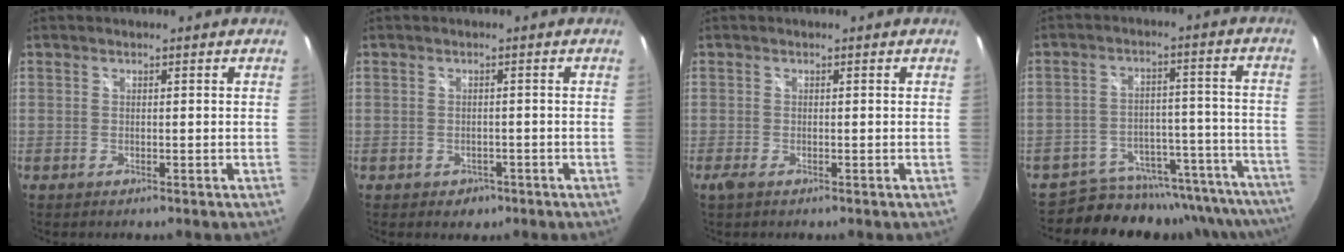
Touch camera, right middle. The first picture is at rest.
{"total": 2.6, "force": [-1.2, 2.1, 0.9], "torque": [-0.020, -0.004, -0.013]}
{"total": 1.1, "force": [-0.6, 0.2, 0.9], "torque": [-0.020, -0.004, -0.013]}
{"total": 19.5, "force": [-18.0, 6.6, 3.5], "torque": [-0.054, 0.040, -0.227]}